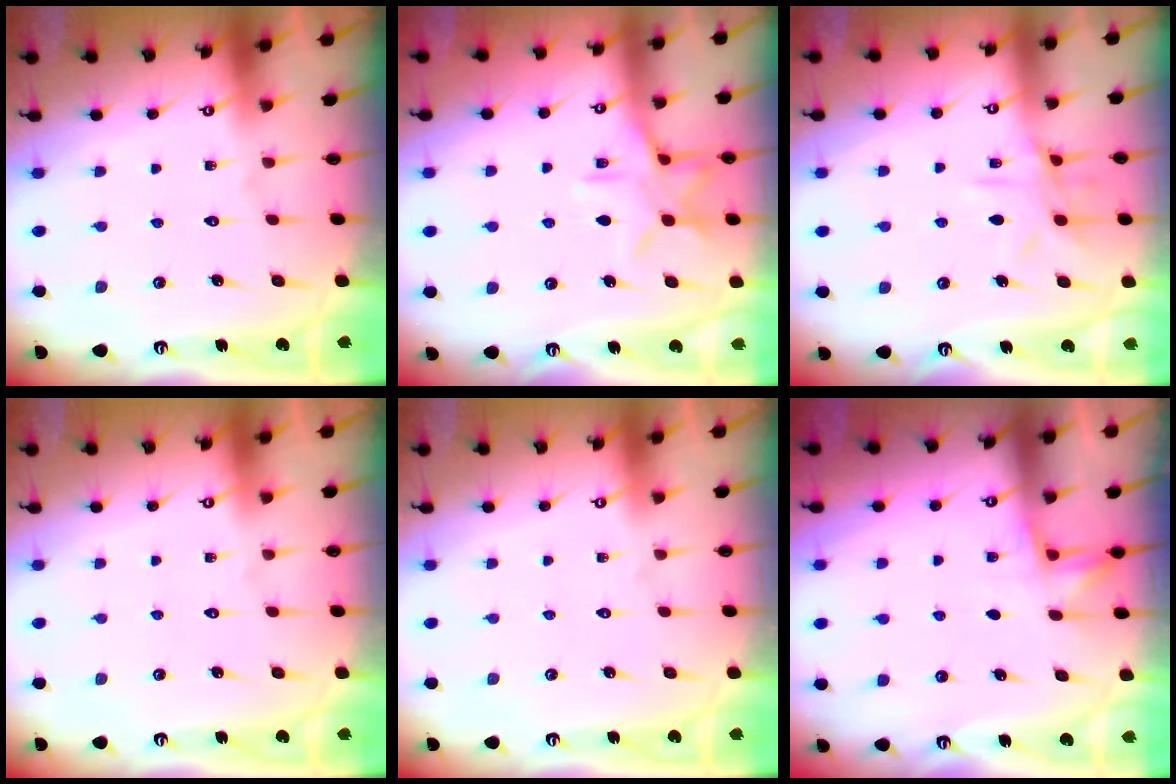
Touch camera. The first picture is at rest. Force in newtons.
{"total": 11.2, "press": 11.1, "slide": 0.6}
{"total": 9.5, "press": 9.5, "slide": 0.7}
{"total": 0.0}
{"total": 0.0}
{"total": 4.0, "press": 3.7, "slide": 1.7}